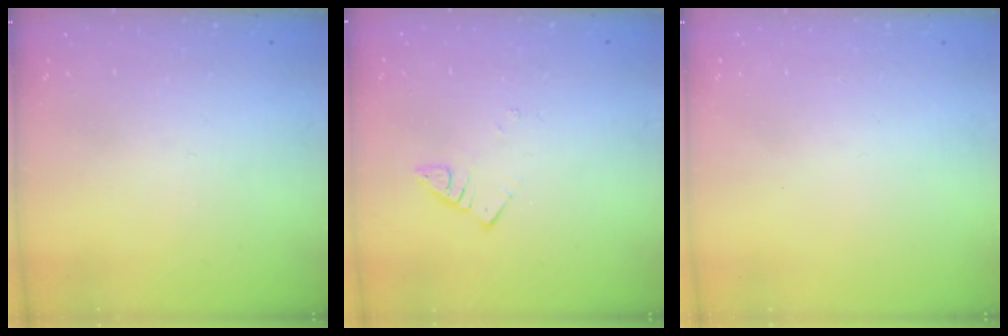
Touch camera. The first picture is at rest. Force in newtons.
{"total": 2.5, "press": 2.5, "slide": 0.3}
{"total": 1.6, "press": 1.6, "slide": 0.1}